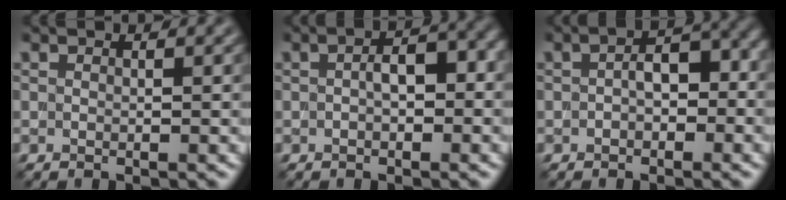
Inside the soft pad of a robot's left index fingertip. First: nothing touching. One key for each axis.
{"total": 3.4, "fx": 0.0, "fy": 1.5, "fz": 3.0, "tx": -0.048, "ty": 0.007, "tz": -0.001}
{"total": 3.2, "fx": -0.3, "fy": 1.6, "fz": 2.7, "tx": -0.043, "ty": 0.011, "tz": -0.010}